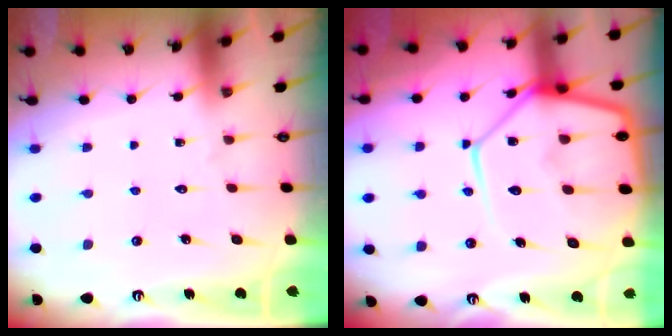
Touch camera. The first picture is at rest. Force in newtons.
{"total": 19.7, "press": 19.6, "slide": 1.7}